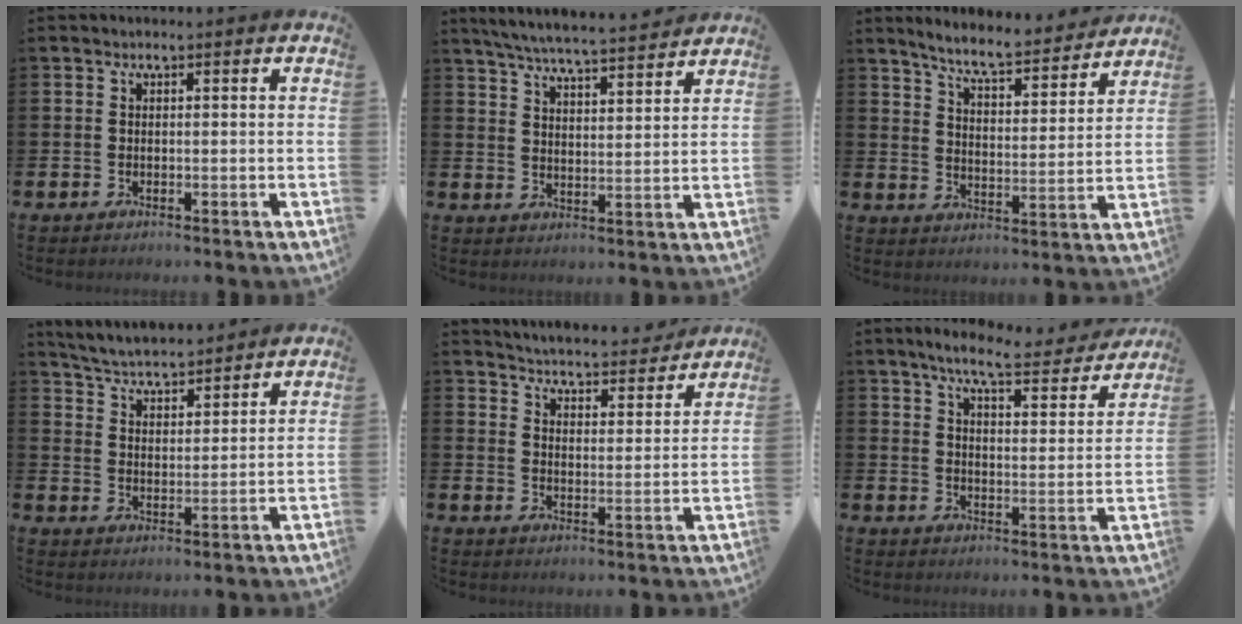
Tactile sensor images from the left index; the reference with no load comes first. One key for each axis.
{"total": 5.7, "fx": 5.5, "fy": 0.0, "fz": 1.5, "tx": -0.047, "ty": -0.040, "tz": 0.095}
{"total": 7.0, "fx": 6.7, "fy": 0.7, "fz": 2.2, "tx": -0.068, "ty": -0.046, "tz": 0.113}
{"total": 4.9, "fx": 4.8, "fy": 0.3, "fz": 0.5, "tx": -0.035, "ty": -0.036, "tz": 0.084}
{"total": 4.4, "fx": 4.4, "fy": 0.4, "fz": 0.3, "tx": -0.026, "ty": -0.041, "tz": 0.072}
{"total": 7.1, "fx": 6.5, "fy": 0.6, "fz": 2.8, "tx": -0.066, "ty": -0.037, "tz": 0.108}